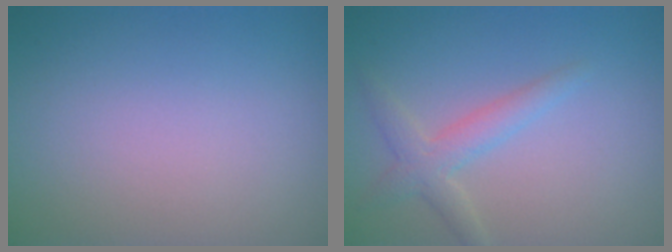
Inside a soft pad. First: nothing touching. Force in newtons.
{"total": 2.6, "press": 2.6, "slide": 0.1}